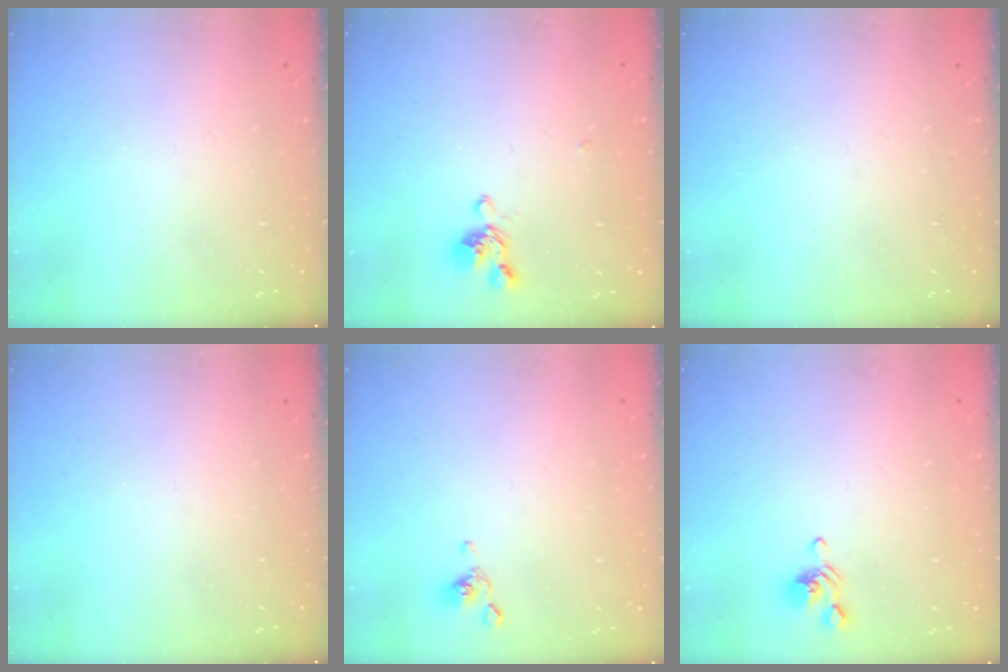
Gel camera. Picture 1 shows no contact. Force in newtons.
{"total": 2.0, "press": 1.8, "slide": 0.8}
{"total": 0.0}
{"total": 0.0}
{"total": 2.1, "press": 2.1, "slide": 0.5}
{"total": 1.9, "press": 1.8, "slide": 0.7}